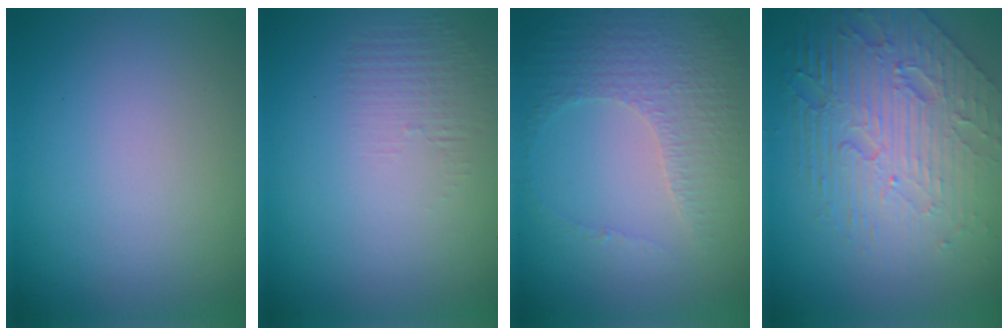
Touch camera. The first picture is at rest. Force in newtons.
{"total": 1.2, "press": 0.1, "slide": 1.2}
{"total": 4.6, "press": 3.1, "slide": 3.3}
{"total": 8.1, "press": 5.5, "slide": 5.9}